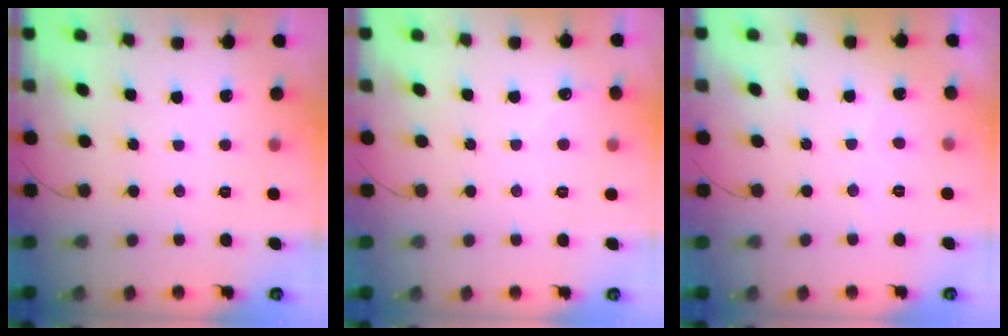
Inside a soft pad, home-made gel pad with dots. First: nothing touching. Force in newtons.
{"total": 2.7, "press": 2.7, "slide": 0.3}
{"total": 2.2, "press": 2.2, "slide": 0.1}